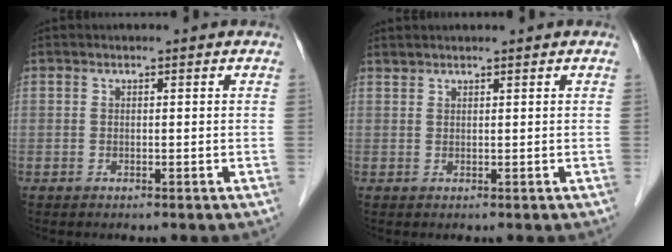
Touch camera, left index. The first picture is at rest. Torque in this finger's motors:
{"motor_torque": [0.11, 0.17, 0.00, -0.03]}